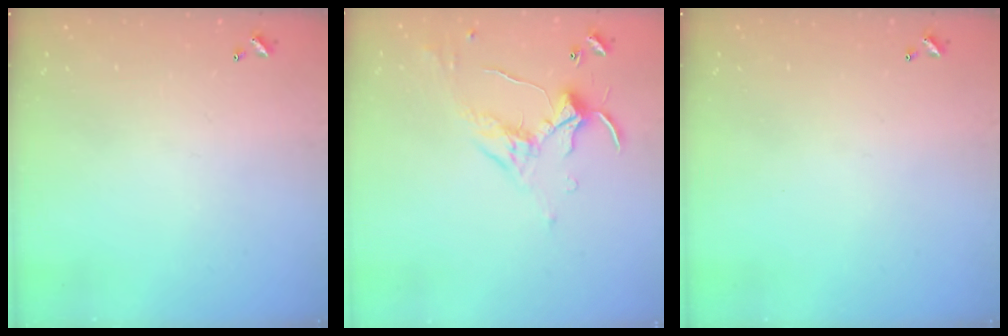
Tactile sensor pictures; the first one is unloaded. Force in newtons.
{"total": 1.2, "press": 0.8, "slide": 0.8}
{"total": 0.0}